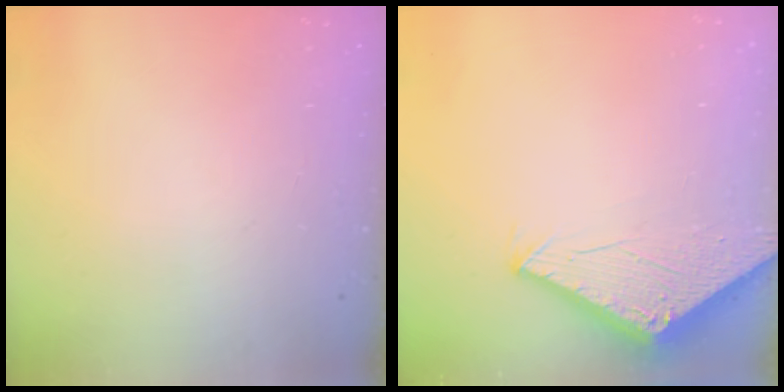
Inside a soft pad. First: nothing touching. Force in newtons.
{"total": 2.8, "press": 2.8, "slide": 0.2}